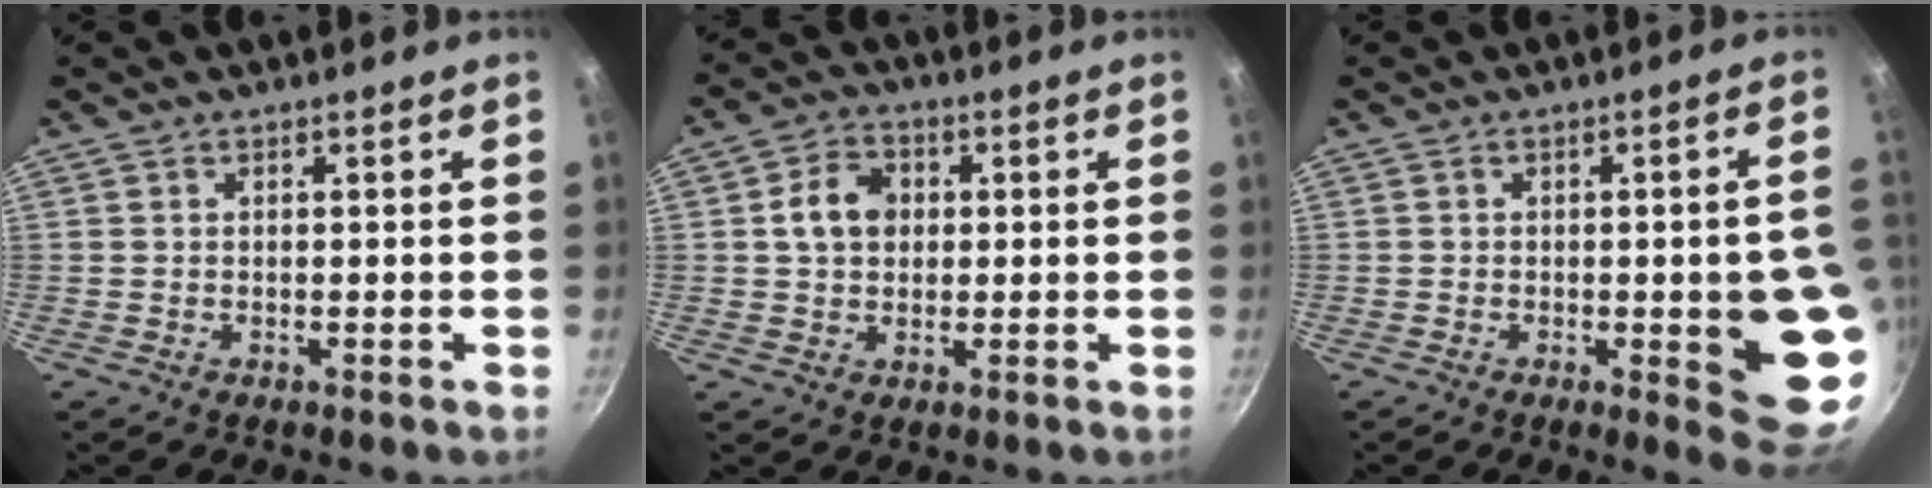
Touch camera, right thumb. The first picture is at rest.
{"total": 7.5, "force": [0.9, 6.0, 4.4], "torque": [-0.053, 0.013, 0.007]}
{"total": 12.1, "force": [-2.1, 3.0, 11.5], "torque": [-0.113, 0.008, -0.022]}